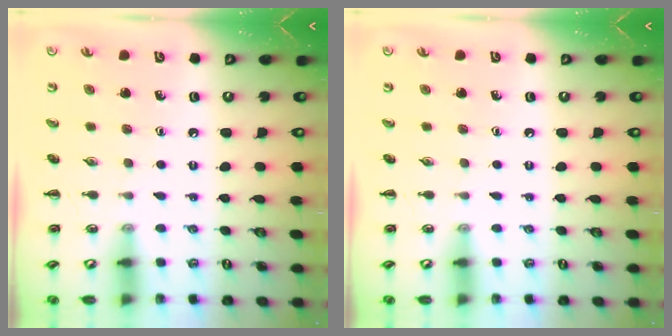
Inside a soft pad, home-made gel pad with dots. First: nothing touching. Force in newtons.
{"total": 0.0}